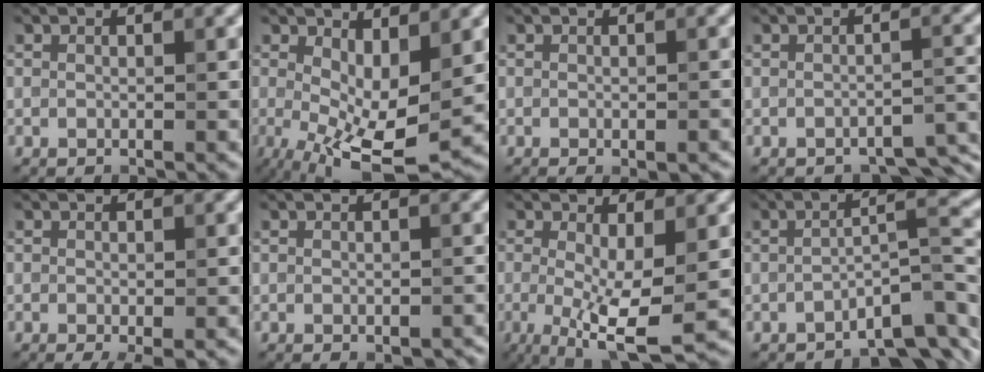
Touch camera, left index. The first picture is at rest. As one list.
[{"total": 7.9, "force": [-1.1, 3.5, 7.0], "torque": [-0.144, -0.014, -0.010]}, {"total": 1.3, "force": [-0.7, 0.2, 1.0], "torque": [-0.017, -0.004, -0.007]}, {"total": 3.0, "force": [-2.5, 0.9, 1.2], "torque": [-0.021, -0.001, -0.028]}, {"total": 1.5, "force": [-0.7, 0.2, 1.3], "torque": [-0.026, -0.008, -0.008]}, {"total": 1.0, "force": [-0.7, 0.2, 0.6], "torque": [-0.013, -0.004, -0.005]}, {"total": 6.1, "force": [-1.0, 1.6, 5.8], "torque": [-0.115, -0.019, -0.014]}, {"total": 6.3, "force": [-4.2, 1.2, 4.5], "torque": [-0.063, 0.011, -0.066]}]